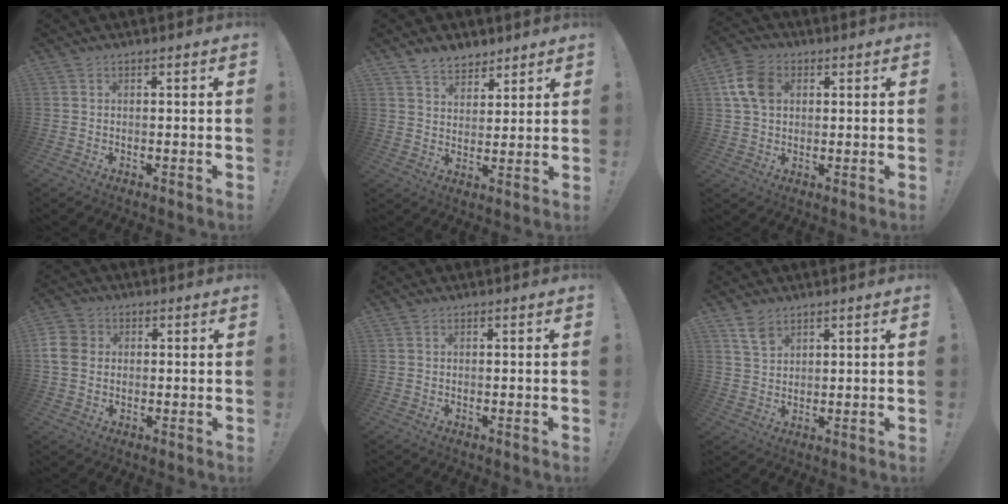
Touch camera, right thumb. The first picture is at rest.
{"total": 5.5, "force": [4.5, 2.8, 1.4], "torque": [-0.021, -0.024, 0.084]}
{"total": 9.8, "force": [2.6, 7.2, 6.1], "torque": [-0.126, 0.013, 0.055]}
{"total": 7.0, "force": [0.4, 6.1, 3.3], "torque": [-0.068, 0.013, 0.011]}
{"total": 0.0}
{"total": 5.4, "force": [3.7, 3.3, 2.2], "torque": [-0.039, -0.016, 0.071]}